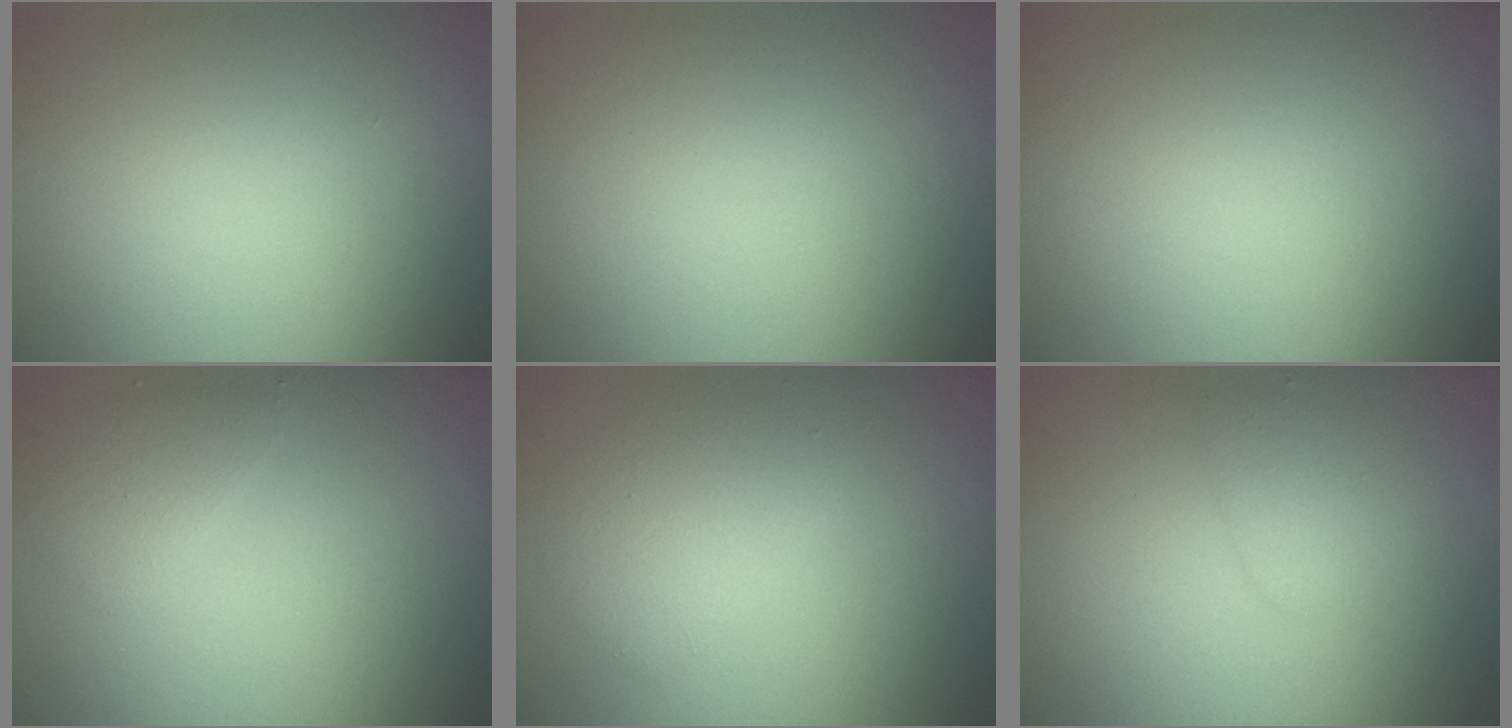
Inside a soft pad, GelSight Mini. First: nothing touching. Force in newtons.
{"total": 0.0}
{"total": 0.0}
{"total": 1.8, "press": 1.8, "slide": 0.1}
{"total": 2.6, "press": 2.6, "slide": 0.2}
{"total": 1.9, "press": 1.9, "slide": 0.0}